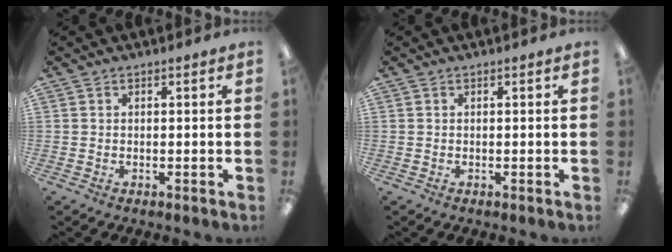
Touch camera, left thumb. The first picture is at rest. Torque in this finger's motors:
{"motor_torque": [0.00, 0.00, 0.00, 0.00, 0.00]}